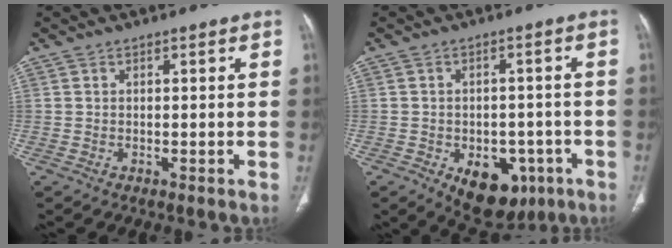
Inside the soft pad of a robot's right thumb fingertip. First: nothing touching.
{"total": 11.3, "force": [-4.9, 7.2, 7.2], "torque": [-0.065, 0.021, -0.054]}